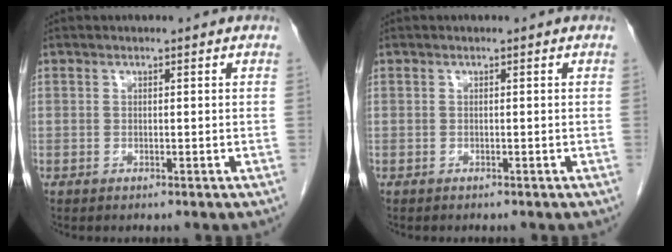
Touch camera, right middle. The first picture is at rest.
{"total": 0.0}